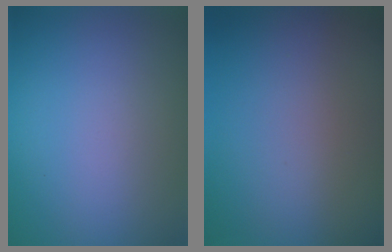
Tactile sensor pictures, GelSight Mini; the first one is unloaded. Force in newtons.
{"total": 0.0}